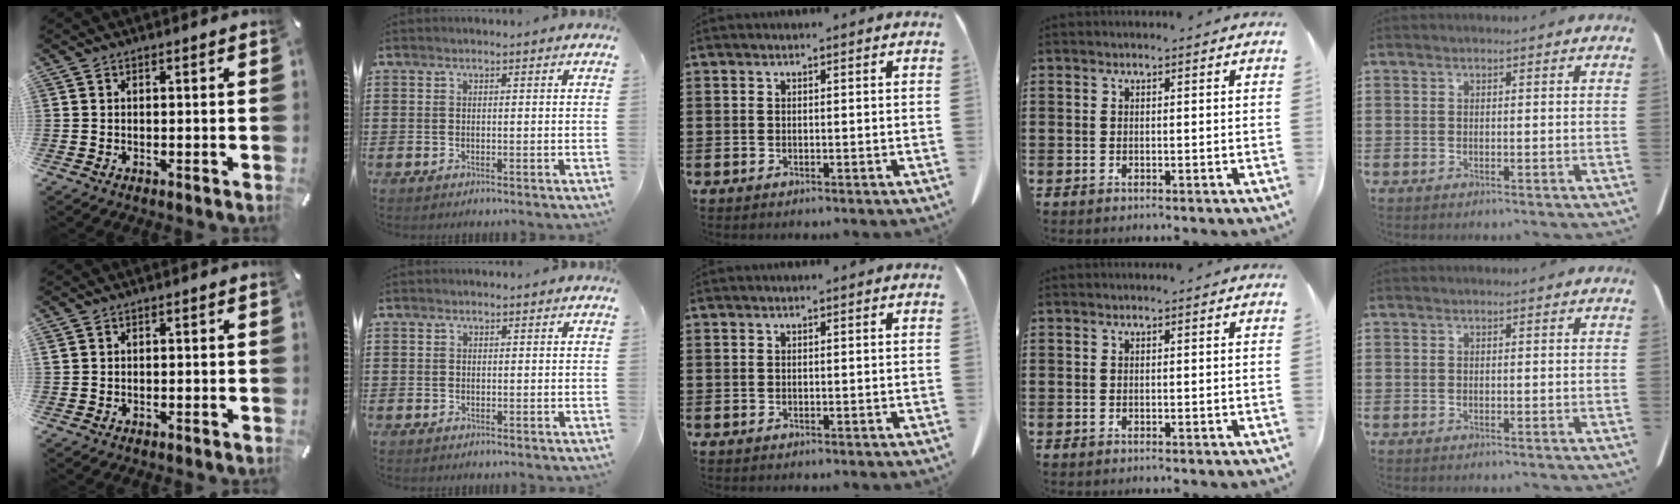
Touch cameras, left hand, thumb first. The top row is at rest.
{"thumb": {"total": 0.7, "force": [0.0, 0.5, 0.4], "torque": [-0.007, 0.002, -0.001]}, "index": {"total": 0.7, "force": [0.0, 0.7, 0.0], "torque": [-0.003, 0.005, 0.000]}}